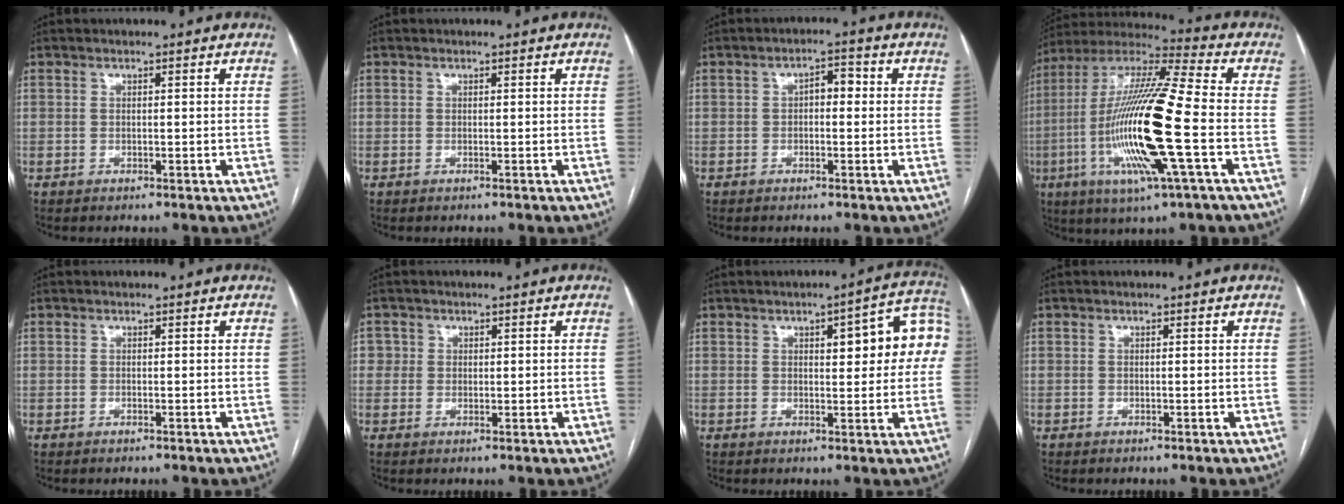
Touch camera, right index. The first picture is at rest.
{"total": 0.0}
{"total": 3.0, "force": [0.1, 1.4, 2.6], "torque": [-0.038, 0.016, -0.001]}
{"total": 20.9, "force": [-4.6, 1.0, 20.4], "torque": [-0.429, -0.018, -0.092]}
{"total": 0.0}
{"total": 2.5, "force": [0.5, 2.4, 0.4], "torque": [0.006, 0.003, 0.008]}
{"total": 10.8, "force": [2.4, 2.7, 10.1], "torque": [-0.120, 0.032, 0.026]}
{"total": 0.0}